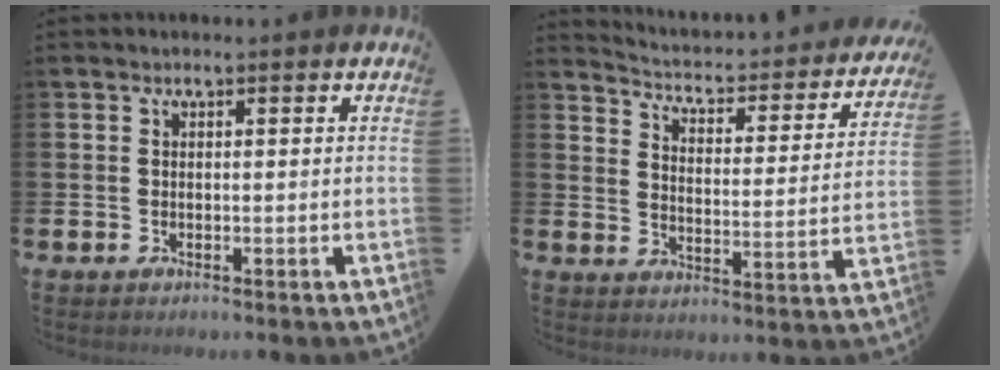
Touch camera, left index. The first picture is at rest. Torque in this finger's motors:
{"motor_torque": [0.95, -1.19, 0.19, 0.06]}